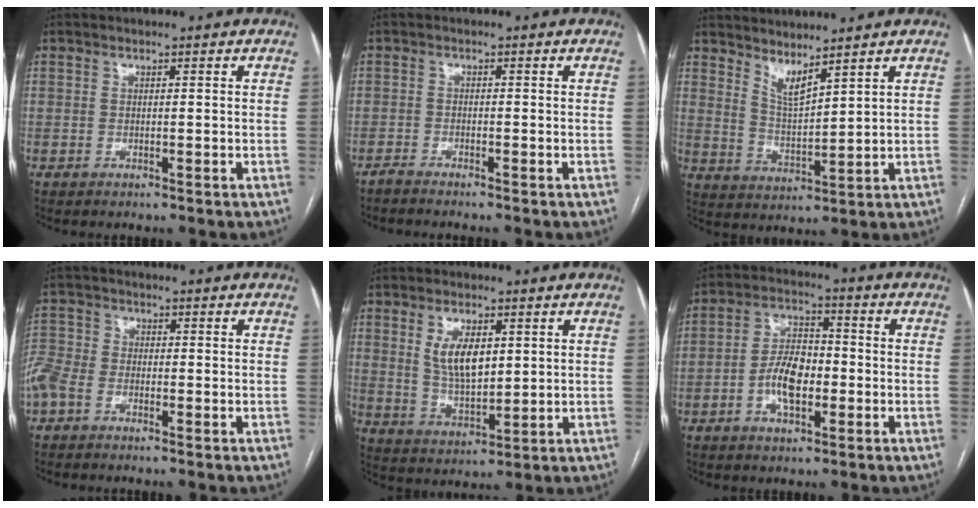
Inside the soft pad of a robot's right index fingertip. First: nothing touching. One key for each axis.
{"total": 1.9, "fx": -1.7, "fy": -0.3, "fz": 0.7, "tx": -0.012, "ty": -0.002, "tz": -0.028}
{"total": 5.0, "fx": 4.2, "fy": 0.2, "fz": 2.6, "tx": -0.055, "ty": -0.016, "tz": 0.092}
{"total": 6.3, "fx": -3.1, "fy": 4.4, "fz": 3.3, "tx": -0.099, "ty": 0.009, "tz": -0.066}
{"total": 7.3, "fx": 2.4, "fy": 3.2, "fz": 6.1, "tx": -0.118, "ty": 0.000, "tz": 0.053}
{"total": 7.5, "fx": -1.9, "fy": 3.6, "fz": 6.3, "tx": -0.129, "ty": 0.014, "tz": -0.031}